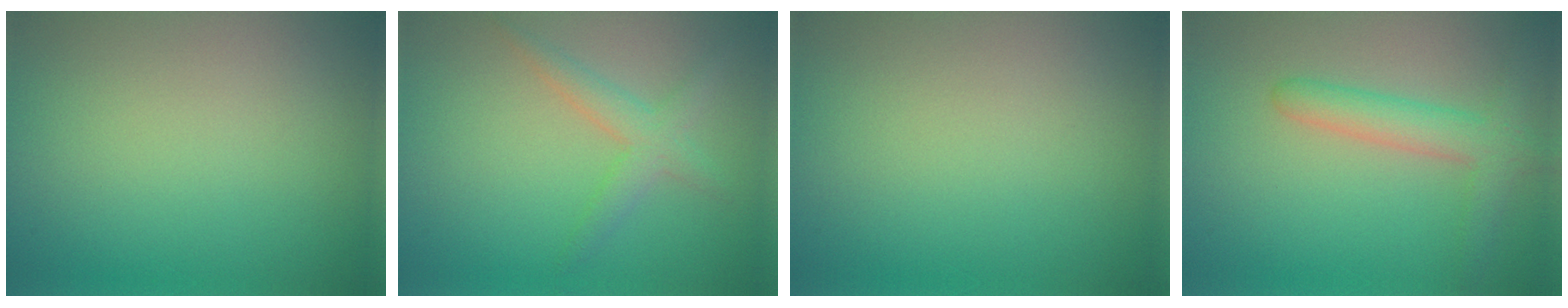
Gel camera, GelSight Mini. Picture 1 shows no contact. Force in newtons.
{"total": 2.5, "press": 2.5, "slide": 0.2}
{"total": 0.0}
{"total": 3.8, "press": 3.7, "slide": 0.2}